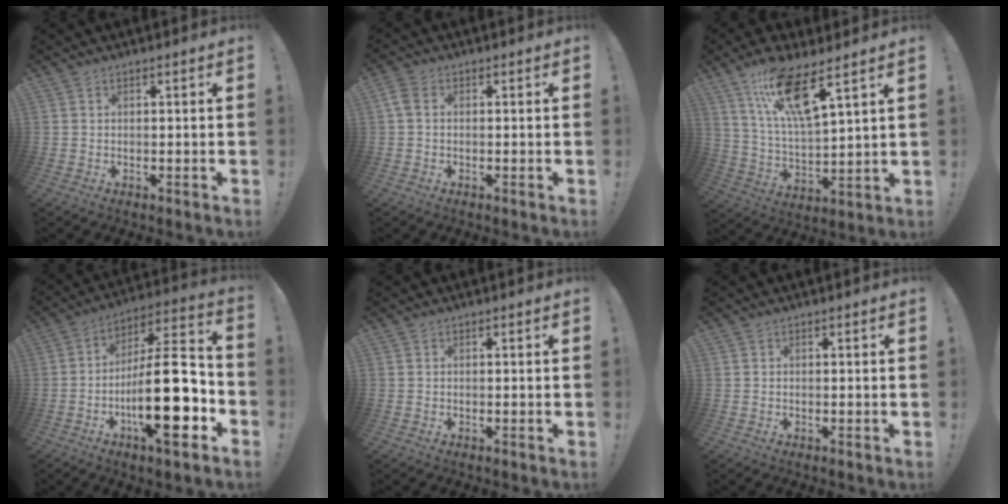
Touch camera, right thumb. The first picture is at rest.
{"total": 2.6, "force": [0.5, 1.7, 2.0], "torque": [-0.043, 0.008, 0.012]}
{"total": 14.4, "force": [9.1, 2.9, 10.8], "torque": [-0.212, -0.040, 0.150]}
{"total": 23.4, "force": [-6.6, 7.2, 21.3], "torque": [-0.367, 0.034, -0.106]}
{"total": 0.0}
{"total": 0.0}